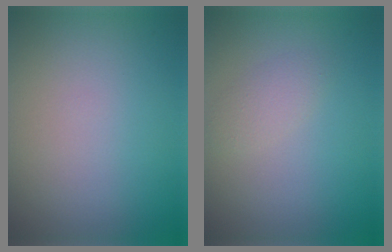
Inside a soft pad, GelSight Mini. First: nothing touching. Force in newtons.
{"total": 1.5, "press": 1.5, "slide": 0.1}